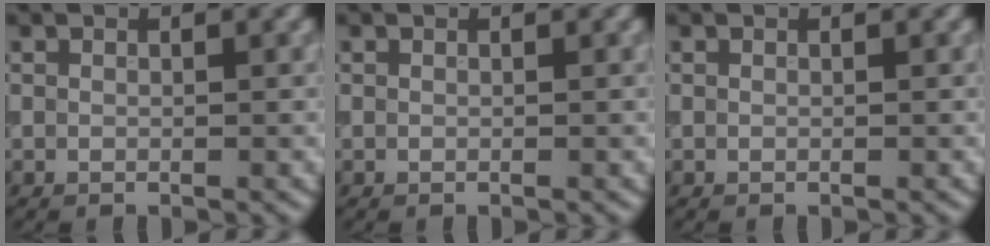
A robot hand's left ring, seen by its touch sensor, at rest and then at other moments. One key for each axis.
{"total": 0.0}
{"total": 0.0}